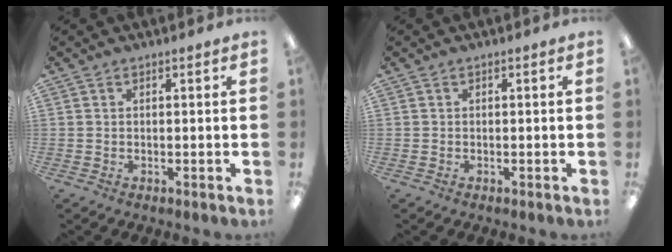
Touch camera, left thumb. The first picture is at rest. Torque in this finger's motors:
{"motor_torque": [0.01, 0.00, -0.05, 0.02, 0.00]}